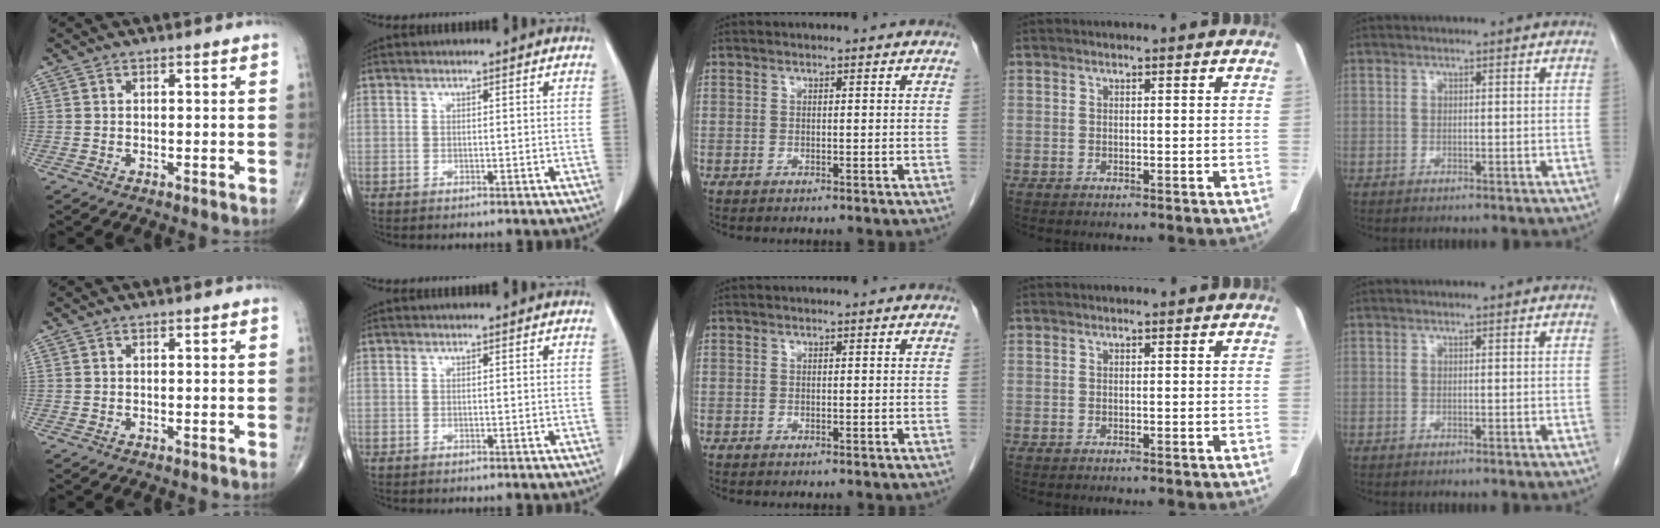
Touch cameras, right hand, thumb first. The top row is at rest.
{}